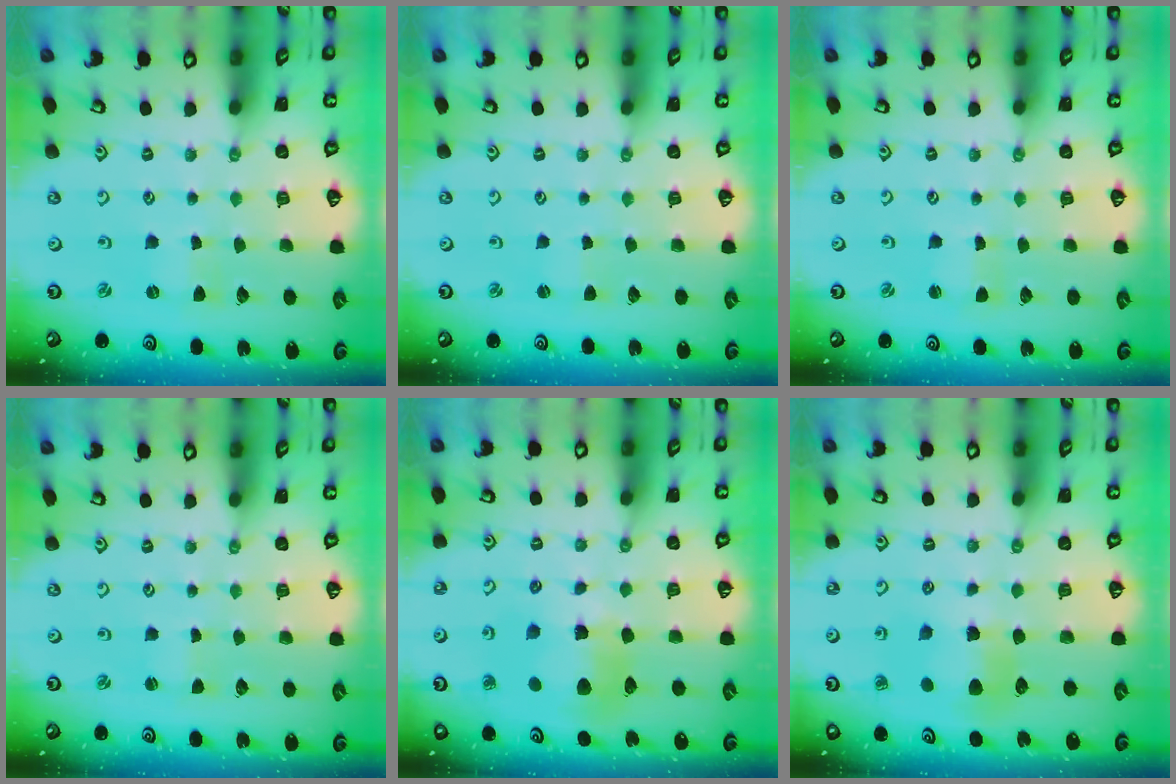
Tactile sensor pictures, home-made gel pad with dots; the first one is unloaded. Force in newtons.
{"total": 1.6, "press": 1.6, "slide": 0.4}
{"total": 1.2, "press": 1.2, "slide": 0.0}
{"total": 0.0}
{"total": 11.0, "press": 10.9, "slide": 1.4}
{"total": 7.5, "press": 7.5, "slide": 0.7}